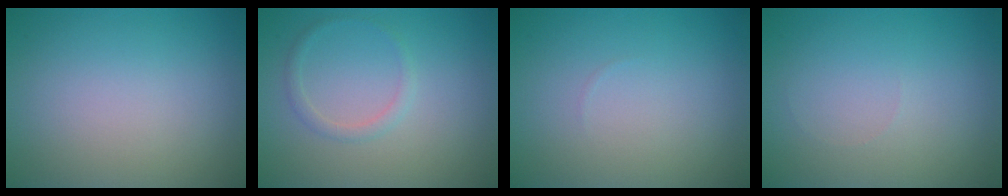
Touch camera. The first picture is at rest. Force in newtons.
{"total": 1.2, "press": 1.2, "slide": 0.2}
{"total": 0.0}
{"total": 0.0}